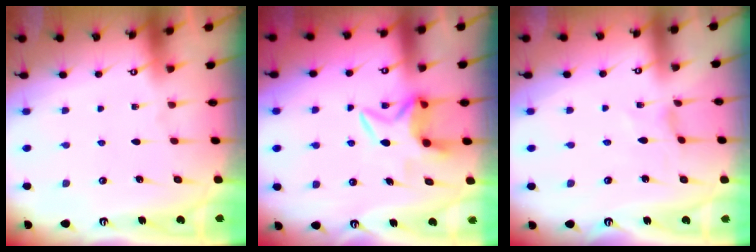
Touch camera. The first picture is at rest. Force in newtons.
{"total": 5.7, "press": 5.7, "slide": 0.4}
{"total": 0.6, "press": 0.5, "slide": 0.2}